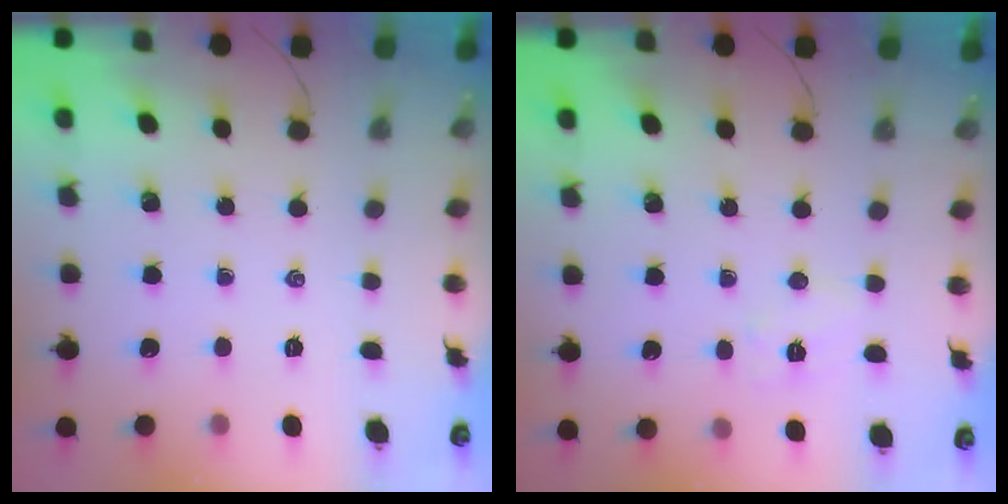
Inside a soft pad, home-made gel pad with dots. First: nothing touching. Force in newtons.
{"total": 5.6, "press": 5.5, "slide": 0.9}